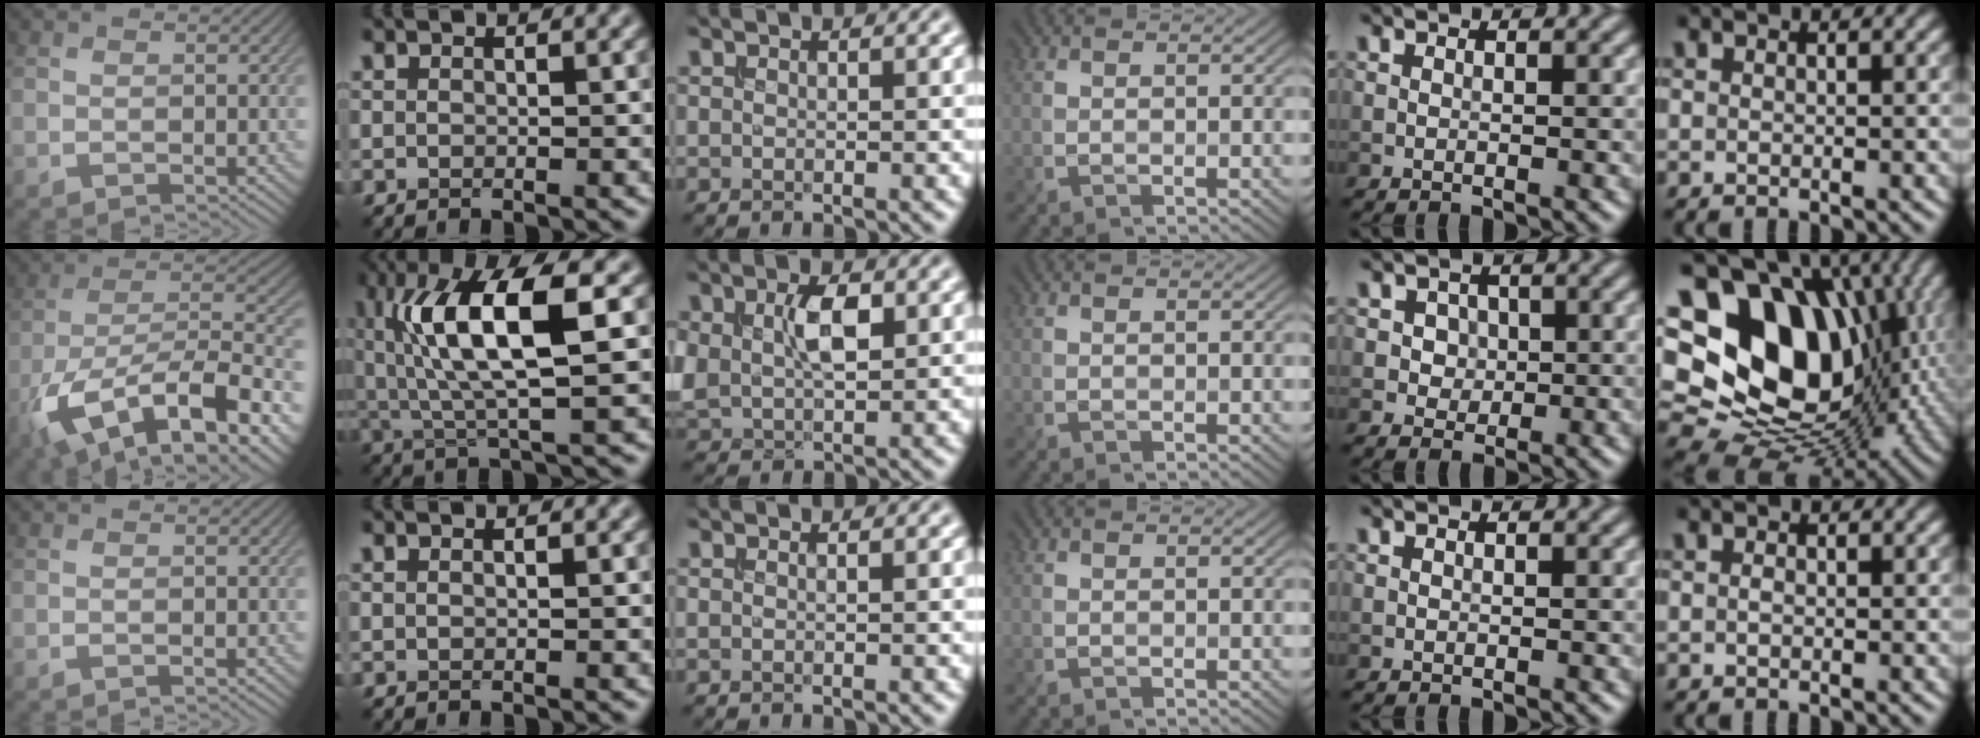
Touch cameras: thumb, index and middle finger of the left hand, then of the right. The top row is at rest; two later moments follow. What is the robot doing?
{"motion": "insert", "object": "drawer"}